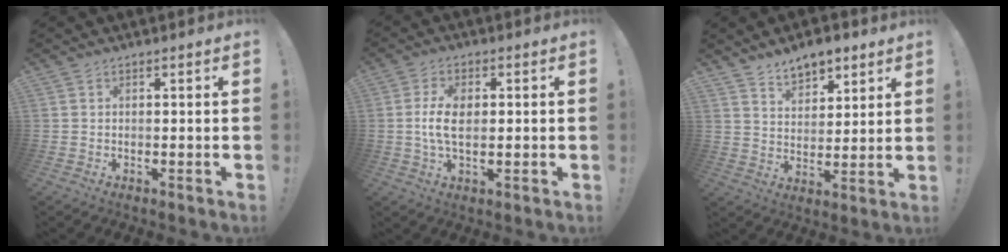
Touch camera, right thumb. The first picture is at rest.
{"total": 7.6, "force": [-0.1, 3.9, 6.5], "torque": [-0.126, 0.000, -0.003]}
{"total": 8.2, "force": [6.2, 4.4, 3.0], "torque": [-0.046, -0.035, 0.118]}